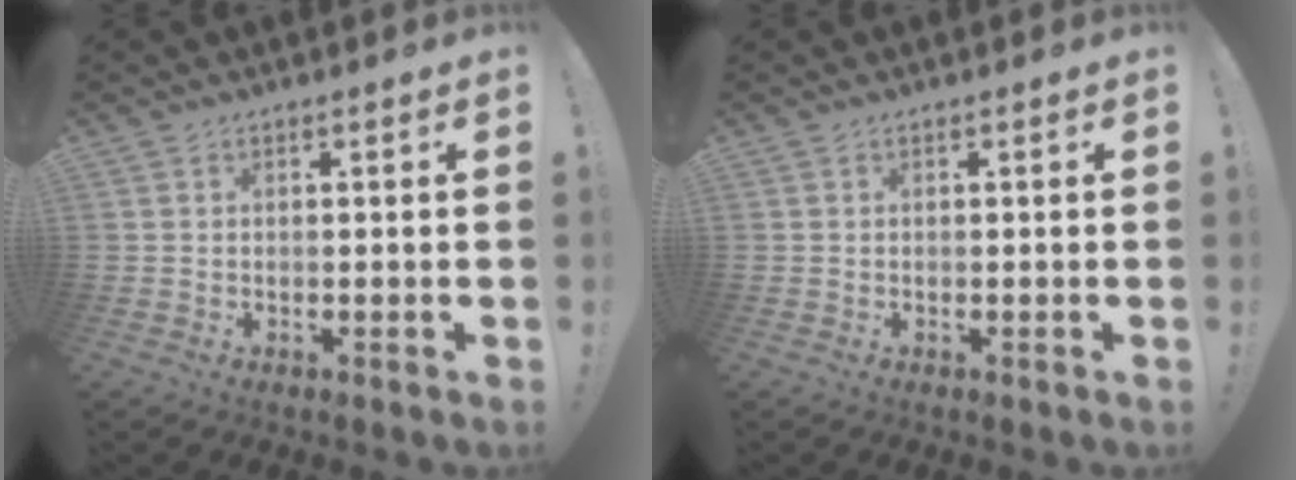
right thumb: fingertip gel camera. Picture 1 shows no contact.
{"total": 0.0}